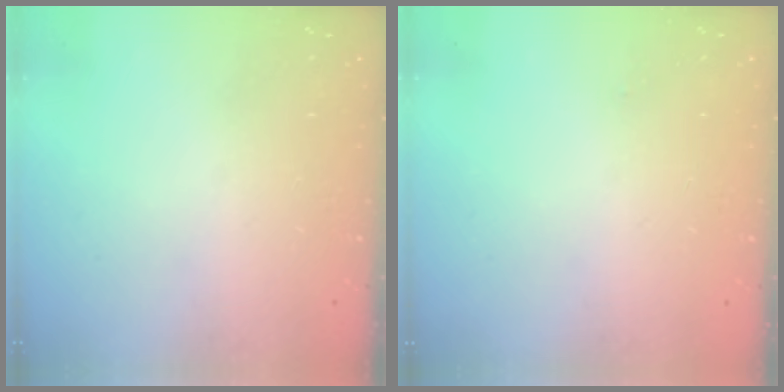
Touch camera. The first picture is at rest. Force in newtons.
{"total": 9.0, "press": 1.4, "slide": 8.9}